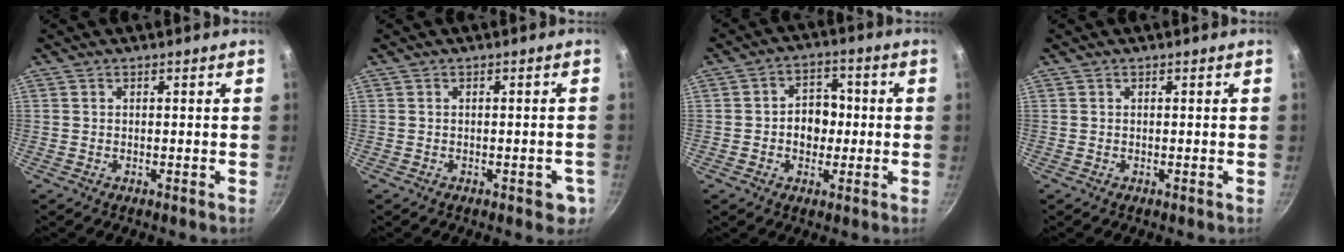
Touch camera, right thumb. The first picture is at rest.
{"total": 3.3, "force": [-1.3, 1.6, 2.6], "torque": [-0.017, 0.006, -0.013]}
{"total": 7.3, "force": [-0.5, 5.8, 4.4], "torque": [-0.021, 0.013, -0.014]}
{"total": 0.0}